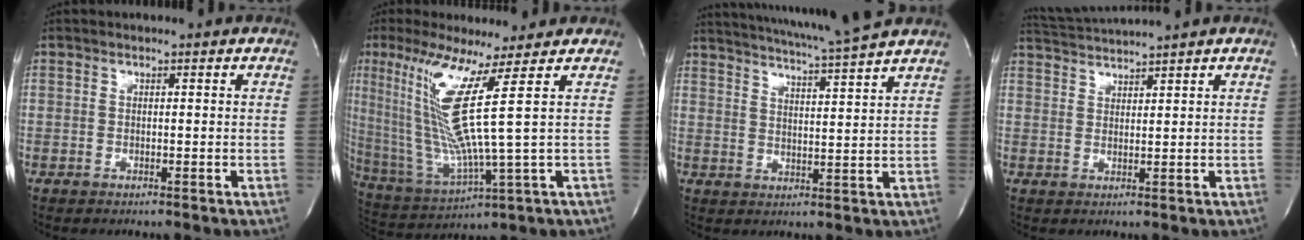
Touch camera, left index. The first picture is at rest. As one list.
[{"total": 12.6, "force": [4.2, -2.2, 11.7], "torque": [-0.246, -0.021, 0.088]}, {"total": 14.0, "force": [12.5, -1.7, 6.0], "torque": [-0.114, -0.022, 0.173]}, {"total": 4.6, "force": [4.2, -1.8, 0.6], "torque": [-0.016, 0.001, 0.084]}]